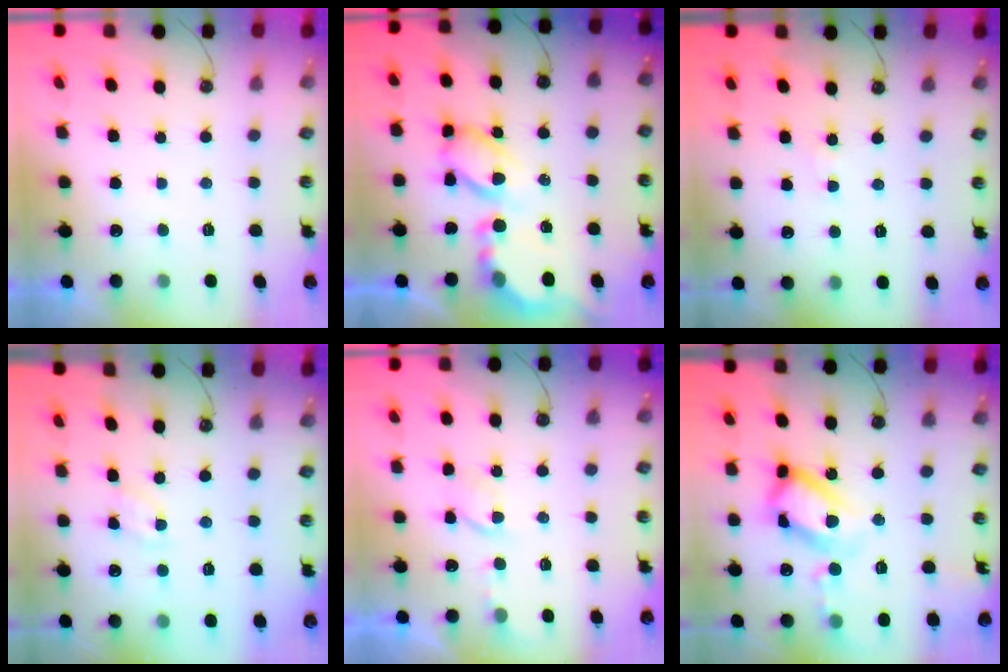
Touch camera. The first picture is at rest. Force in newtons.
{"total": 10.2, "press": 10.2, "slide": 0.6}
{"total": 1.7, "press": 1.7, "slide": 0.2}
{"total": 2.8, "press": 2.8, "slide": 0.4}
{"total": 3.6, "press": 3.6, "slide": 0.5}
{"total": 18.3, "press": 18.3, "slide": 1.1}